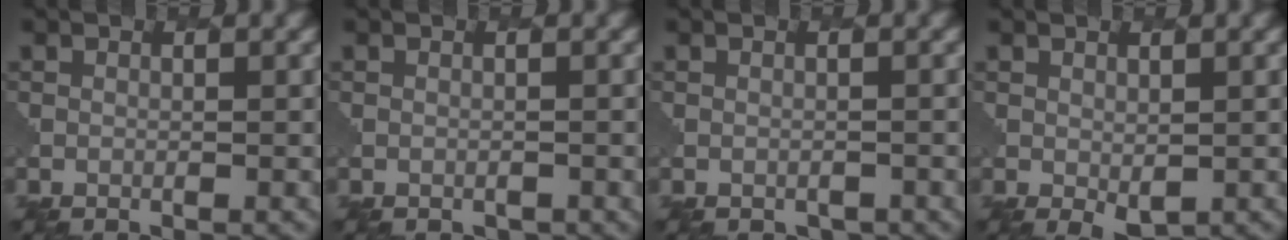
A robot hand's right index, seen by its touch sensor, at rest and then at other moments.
{"total": 0.9, "force": [-0.6, 0.6, 0.0], "torque": [0.000, 0.000, -0.004]}
{"total": 1.2, "force": [-0.9, 0.8, 0.1], "torque": [-0.003, 0.000, -0.008]}
{"total": 1.3, "force": [0.5, 0.8, 0.9], "torque": [-0.018, -0.007, 0.013]}